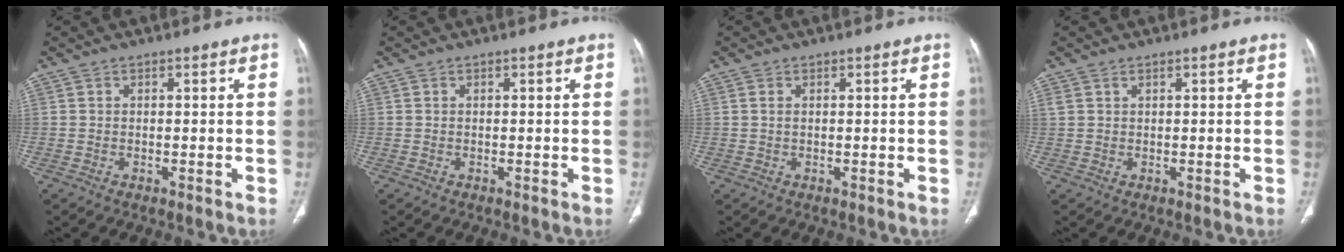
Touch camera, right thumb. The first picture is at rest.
{"total": 0.0}
{"total": 0.8, "force": [0.3, 0.4, 0.6], "torque": [-0.017, 0.005, 0.007]}
{"total": 1.0, "force": [0.7, 0.4, 0.5], "torque": [-0.013, 0.007, 0.016]}